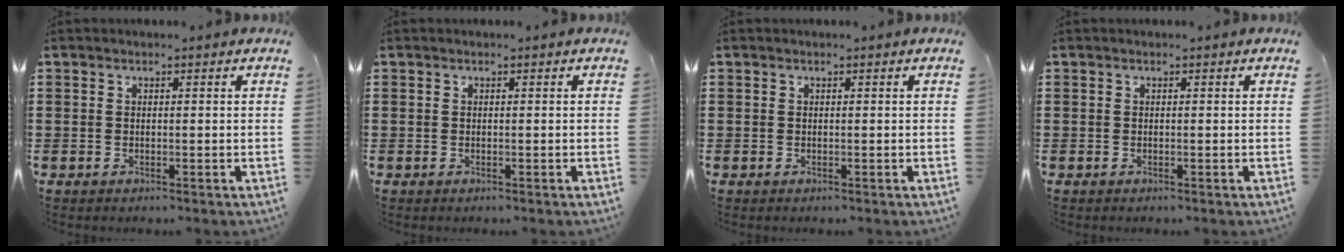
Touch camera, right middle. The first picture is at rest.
{"total": 0.0}
{"total": 0.0}
{"total": 0.0}